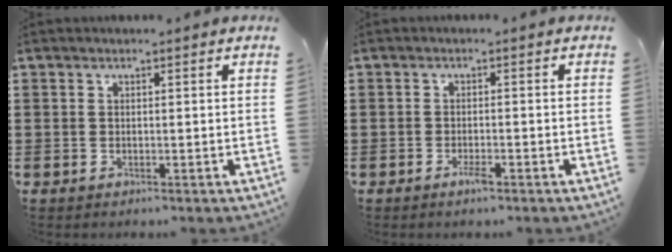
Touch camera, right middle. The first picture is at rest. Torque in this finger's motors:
{"motor_torque": [0.23, -0.17, 0.03, 0.05]}